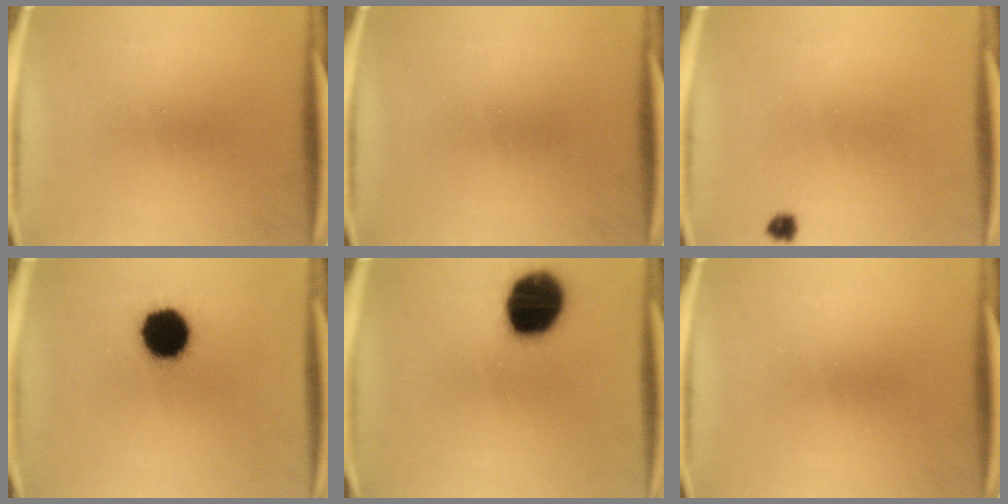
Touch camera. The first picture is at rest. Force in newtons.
{"total": 0.0}
{"total": 1.4}
{"total": 15.4}
{"total": 19.2}
{"total": 0.0}